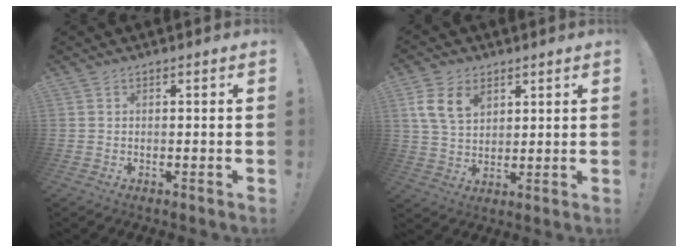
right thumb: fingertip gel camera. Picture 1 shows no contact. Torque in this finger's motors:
{"motor_torque": [1.22, 1.22, 0.00, 0.00, 0.00]}